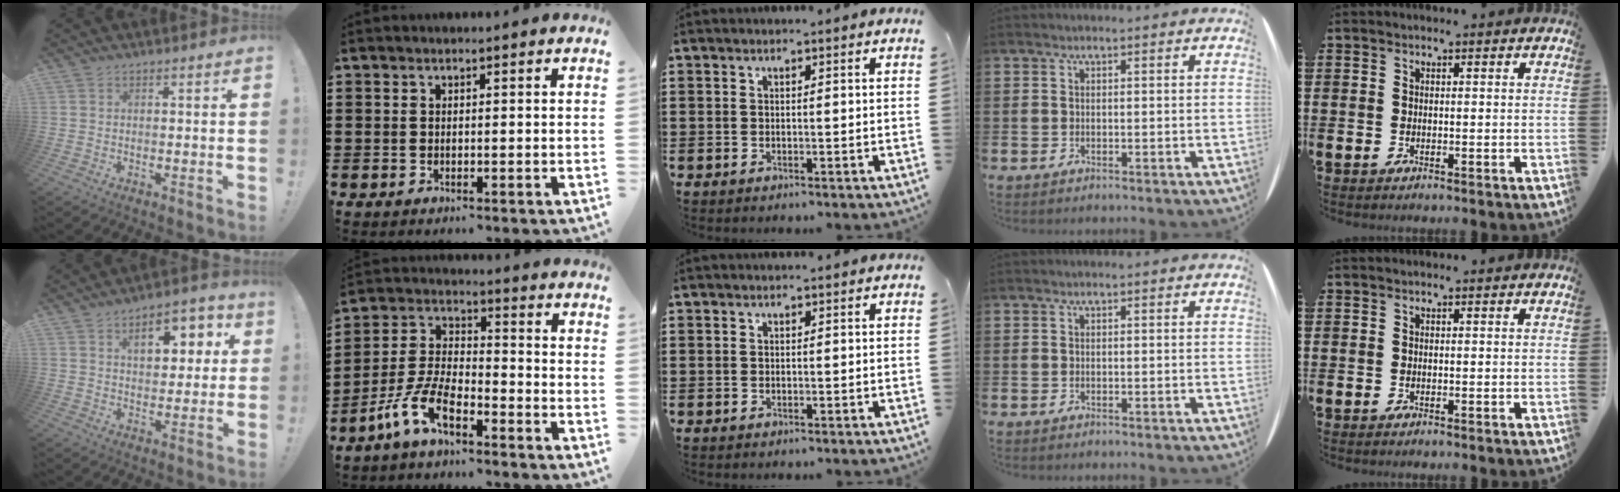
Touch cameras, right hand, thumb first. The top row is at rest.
{"thumb": {"total": 10.9, "force": [3.7, 6.2, 8.2], "torque": [-0.112, -0.001, 0.058]}, "index": {"total": 7.8, "force": [-5.4, 2.5, 4.9], "torque": [-0.131, -0.002, -0.111]}}